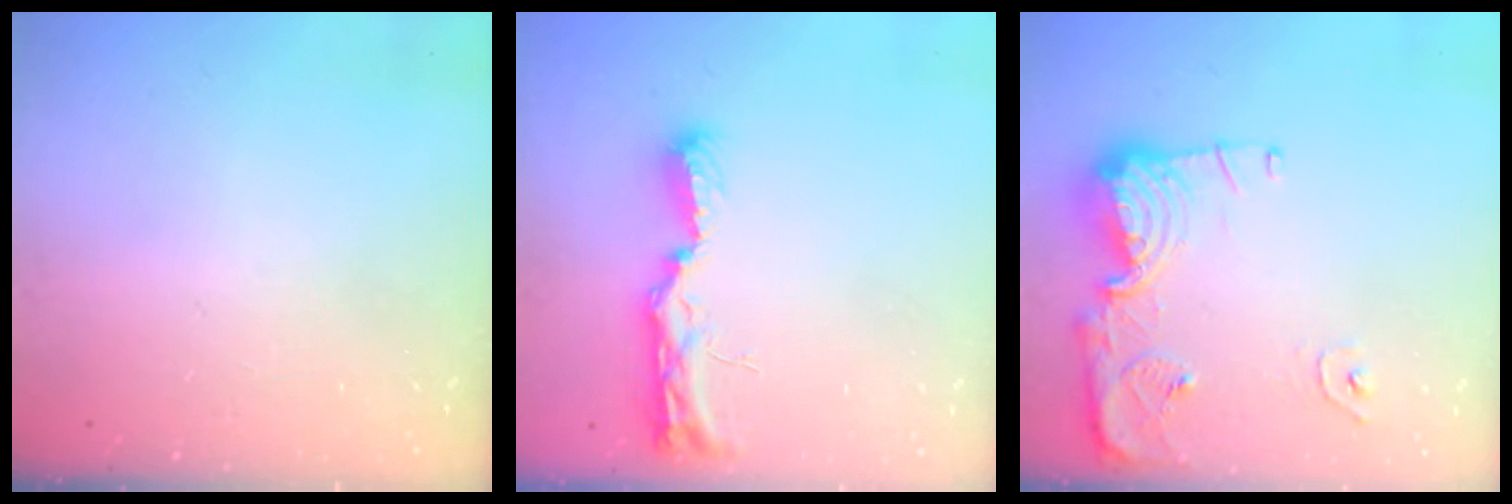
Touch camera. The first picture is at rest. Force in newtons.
{"total": 8.8, "press": 8.7, "slide": 0.9}
{"total": 13.8, "press": 13.8, "slide": 1.3}